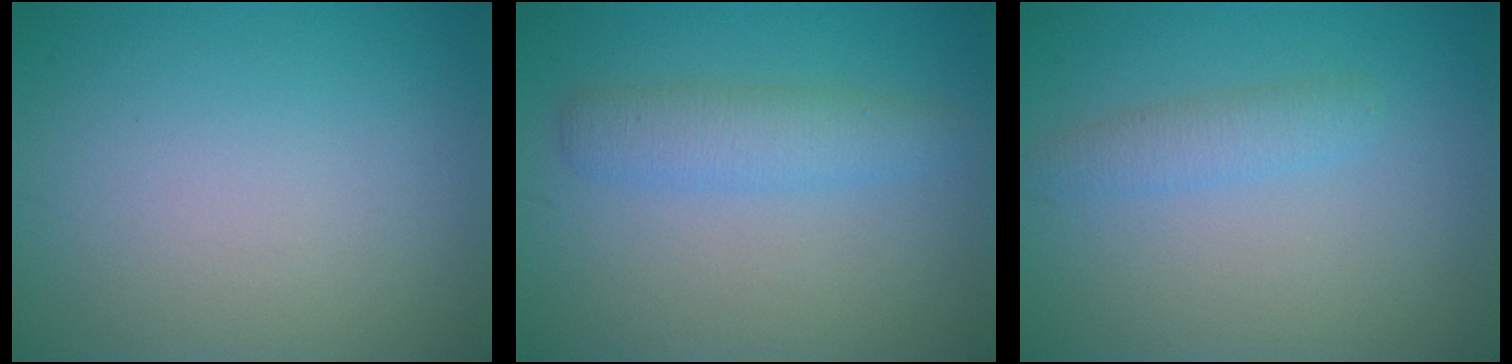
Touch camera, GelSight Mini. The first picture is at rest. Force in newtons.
{"total": 2.9, "press": 2.9, "slide": 0.1}
{"total": 1.9, "press": 1.9, "slide": 0.1}